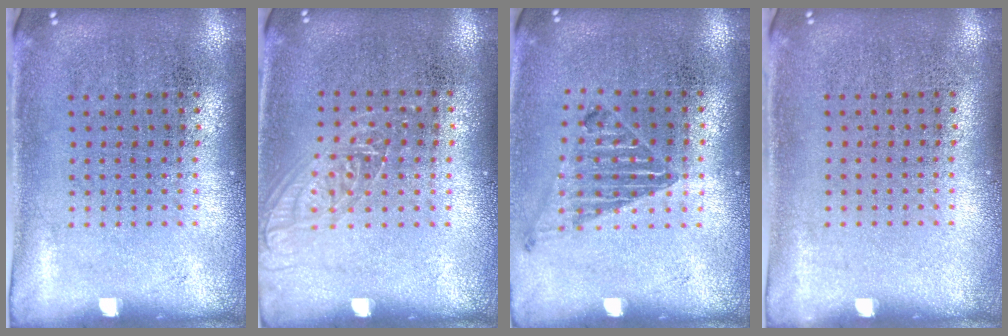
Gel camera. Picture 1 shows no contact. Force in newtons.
{"total": 1.1, "press": 1.1, "slide": 0.4}
{"total": 1.0, "press": 1.0, "slide": 0.1}
{"total": 0.0}